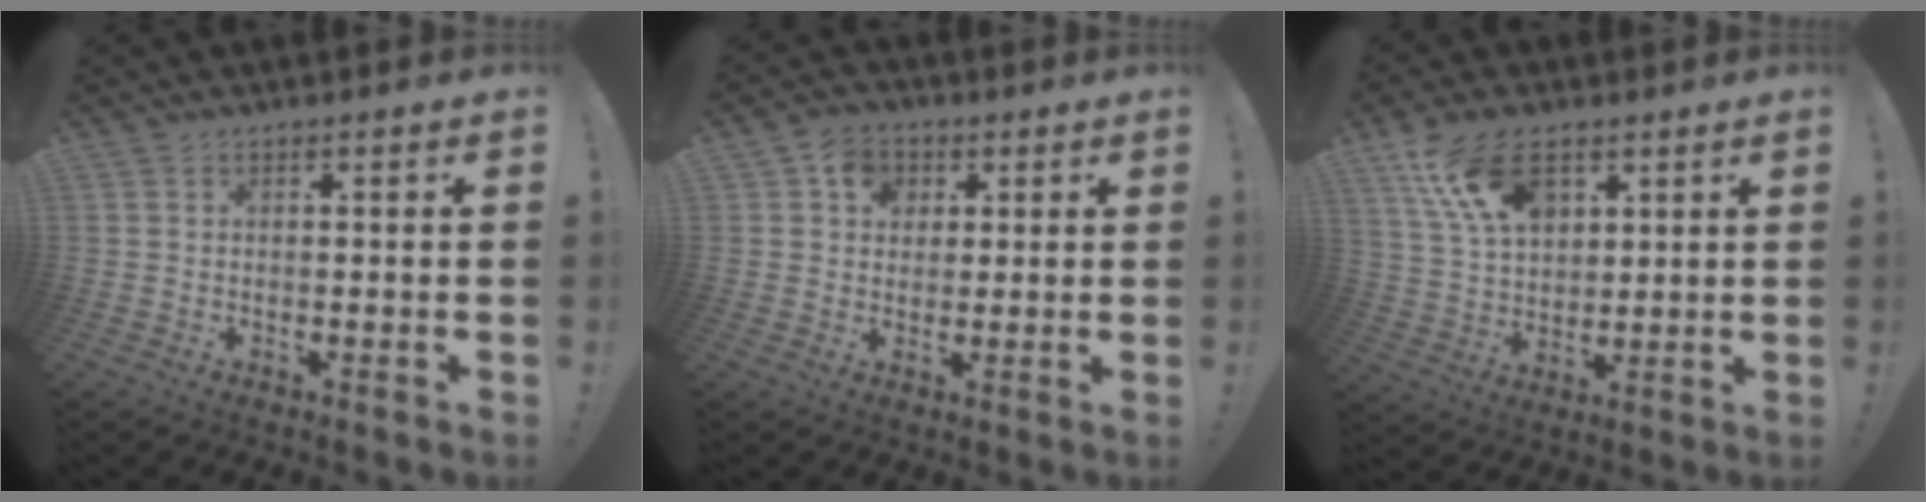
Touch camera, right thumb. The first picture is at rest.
{"total": 7.1, "force": [2.2, 6.2, 2.7], "torque": [-0.035, -0.002, 0.042]}
{"total": 15.2, "force": [8.1, 8.9, 9.3], "torque": [-0.169, -0.019, 0.155]}